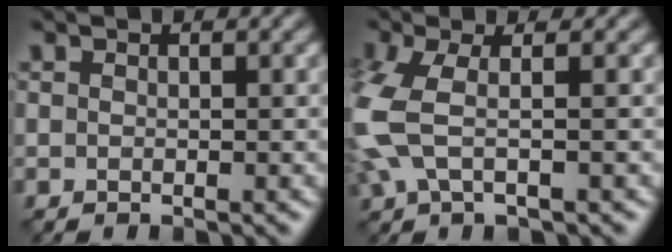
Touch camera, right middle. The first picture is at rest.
{"total": 4.8, "force": [-0.4, 1.8, 4.5], "torque": [-0.126, 0.000, -0.014]}